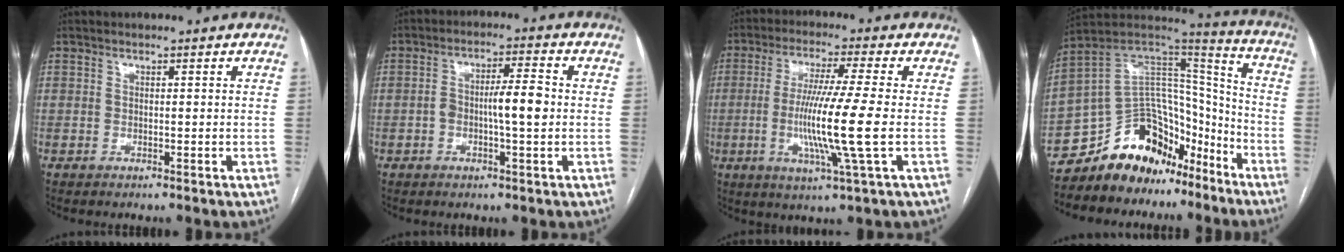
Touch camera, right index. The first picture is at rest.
{"total": 6.2, "force": [-0.6, 1.1, 6.0], "torque": [-0.108, 0.010, -0.011]}
{"total": 11.8, "force": [-1.7, -1.2, 11.7], "torque": [-0.230, -0.019, -0.034]}
{"total": 17.0, "force": [-13.0, 9.2, 5.9], "torque": [-0.084, 0.087, -0.219]}